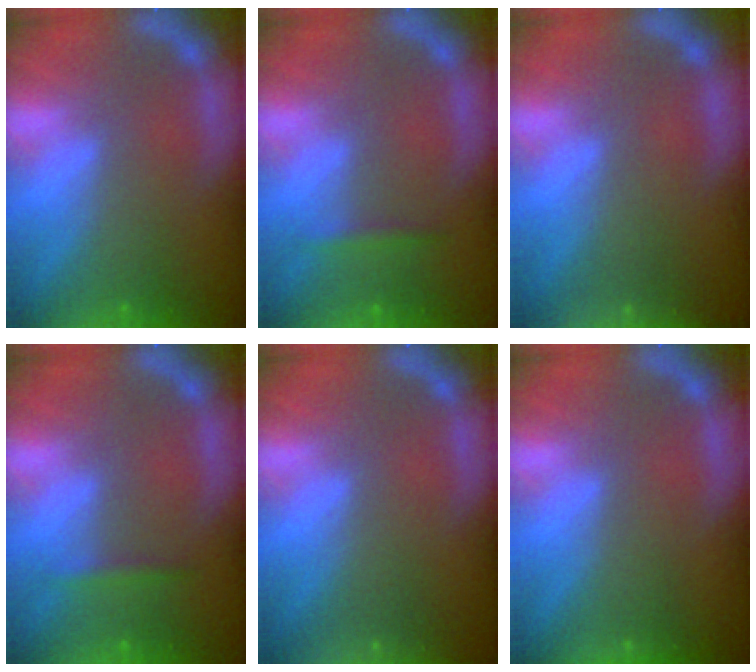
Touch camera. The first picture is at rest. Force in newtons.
{"total": 1.4}
{"total": 7.0}
{"total": 1.4}
{"total": 8.5}
{"total": 0.9}